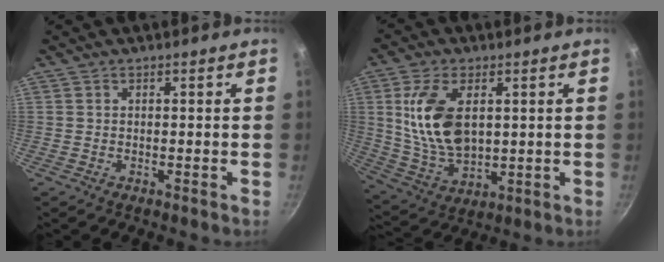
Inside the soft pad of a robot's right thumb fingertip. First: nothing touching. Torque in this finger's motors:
{"motor_torque": [-0.31, 0.86, 1.23, 0.43, 0.17]}